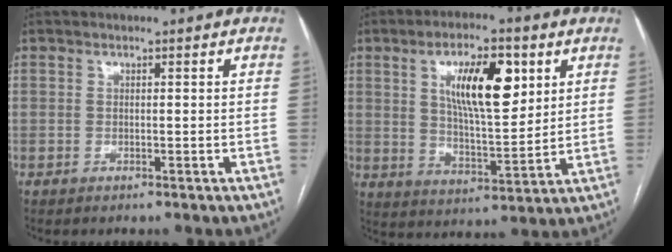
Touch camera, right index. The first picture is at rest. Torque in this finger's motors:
{"motor_torque": [1.19, 0.95, 0.49, 0.15]}